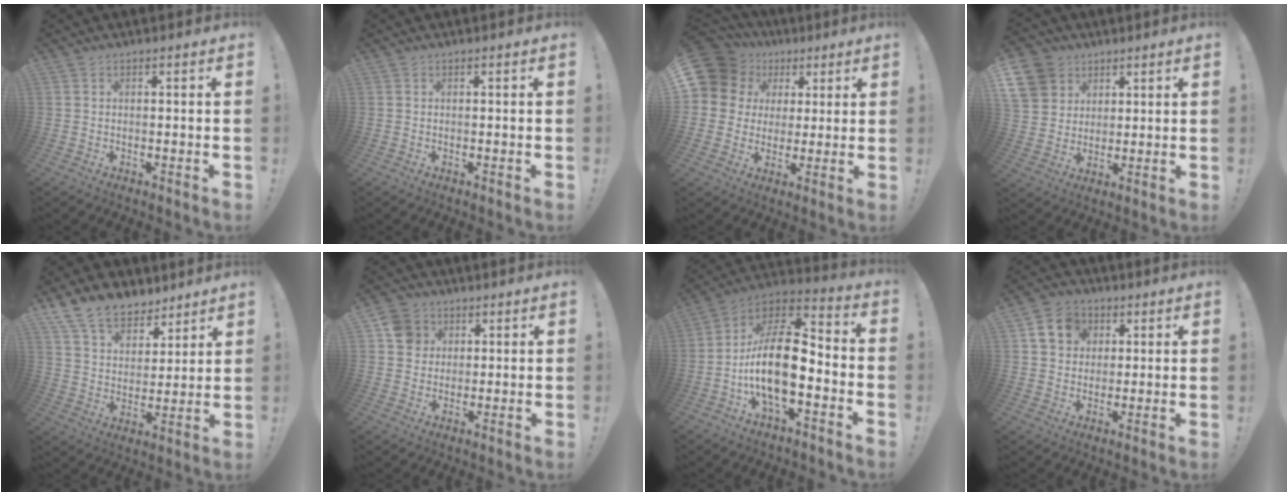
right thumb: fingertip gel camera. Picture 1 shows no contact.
{"total": 0.0}
{"total": 13.2, "force": [5.5, 10.8, 5.2], "torque": [-0.081, -0.028, 0.114]}
{"total": 11.6, "force": [5.5, 9.6, 3.5], "torque": [-0.058, -0.027, 0.111]}
{"total": 13.1, "force": [9.9, 7.5, 4.1], "torque": [-0.081, -0.070, 0.191]}
{"total": 7.6, "force": [2.7, 6.8, 2.1], "torque": [-0.027, -0.006, 0.057]}
{"total": 18.3, "force": [-4.6, 8.4, 15.6], "torque": [-0.288, 0.018, -0.073]}
{"total": 10.3, "force": [3.8, 8.6, 4.1], "torque": [-0.065, -0.004, 0.080]}